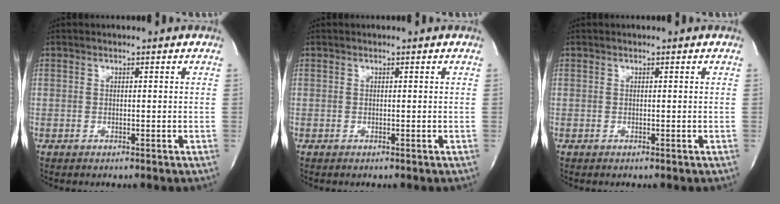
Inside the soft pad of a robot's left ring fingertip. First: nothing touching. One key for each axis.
{"total": 0.0}
{"total": 0.0}